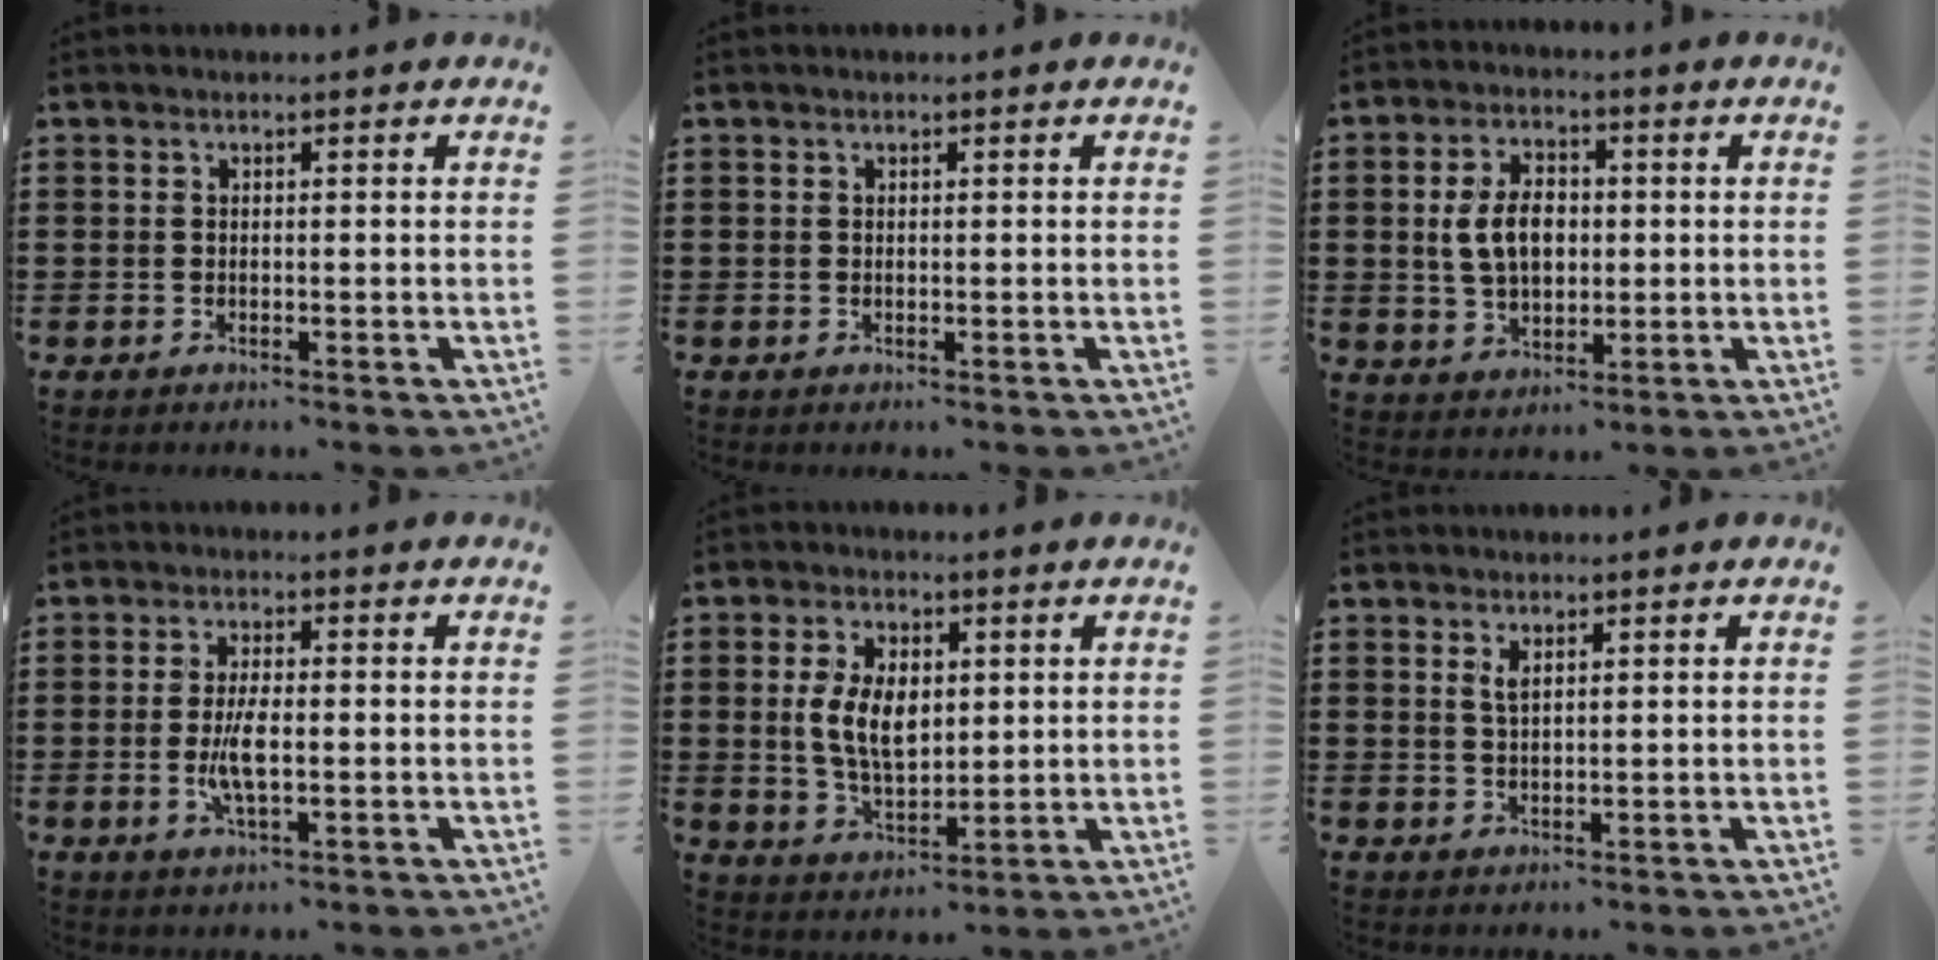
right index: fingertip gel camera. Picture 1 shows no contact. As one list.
[{"total": 0.0}, {"total": 7.0, "force": [0.4, 4.5, 5.3], "torque": [-0.115, 0.008, -0.001]}, {"total": 5.0, "force": [-0.8, 1.6, 4.6], "torque": [-0.108, -0.005, -0.024]}, {"total": 7.6, "force": [1.0, 4.5, 6.1], "torque": [-0.123, 0.010, 0.016]}, {"total": 1.8, "force": [0.9, 0.6, 1.4], "torque": [-0.032, 0.002, 0.016]}]